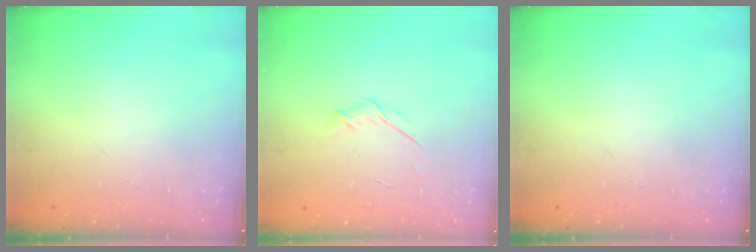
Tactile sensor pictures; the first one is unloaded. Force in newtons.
{"total": 3.7, "press": 3.6, "slide": 0.9}
{"total": 0.0}